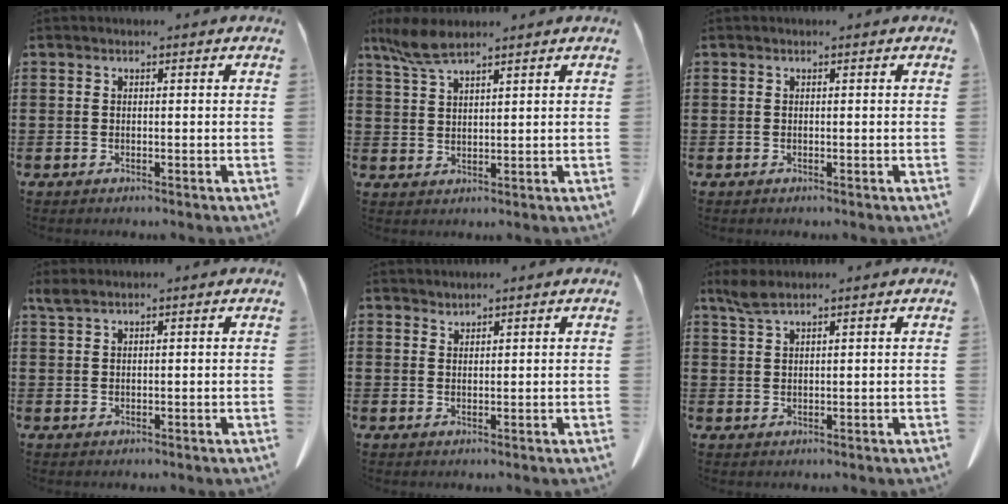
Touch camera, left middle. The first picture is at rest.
{"total": 5.0, "force": [3.7, 1.1, 3.2], "torque": [-0.071, -0.001, 0.069]}
{"total": 0.0}
{"total": 1.6, "force": [1.3, 0.2, 1.0], "torque": [-0.023, 0.000, 0.024]}
{"total": 1.3, "force": [1.2, 0.0, -0.1], "torque": [0.000, -0.003, 0.025]}
{"total": 2.7, "force": [2.1, 0.3, 1.6], "torque": [-0.038, -0.001, 0.039]}